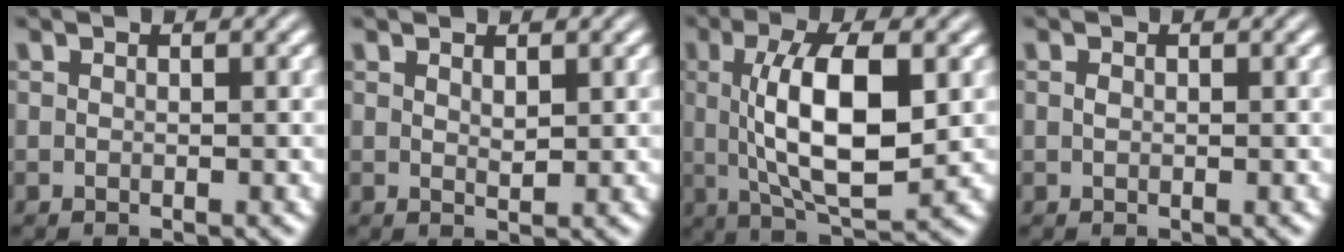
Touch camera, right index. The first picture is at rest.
{"total": 1.1, "force": [0.7, -0.8, 0.4], "torque": [0.001, -0.007, 0.020]}
{"total": 7.7, "force": [0.8, 2.0, 7.4], "torque": [-0.118, -0.009, 0.025]}
{"total": 0.8, "force": [-0.1, -0.8, 0.0], "torque": [0.000, -0.009, 0.006]}